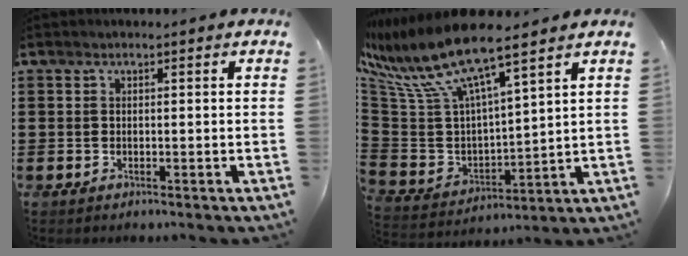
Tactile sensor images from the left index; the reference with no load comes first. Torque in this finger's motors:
{"motor_torque": [1.60, -0.54, 1.05, 0.21]}